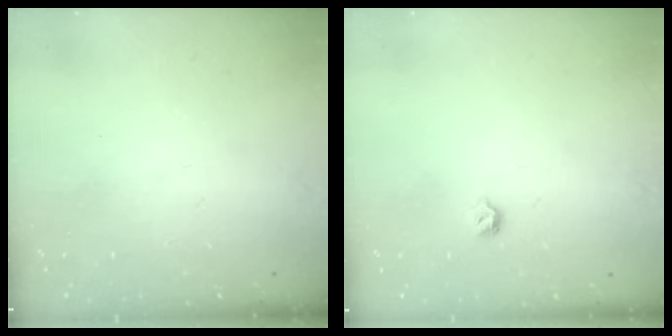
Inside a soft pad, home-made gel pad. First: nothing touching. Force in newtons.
{"total": 4.0, "press": 3.9, "slide": 0.7}